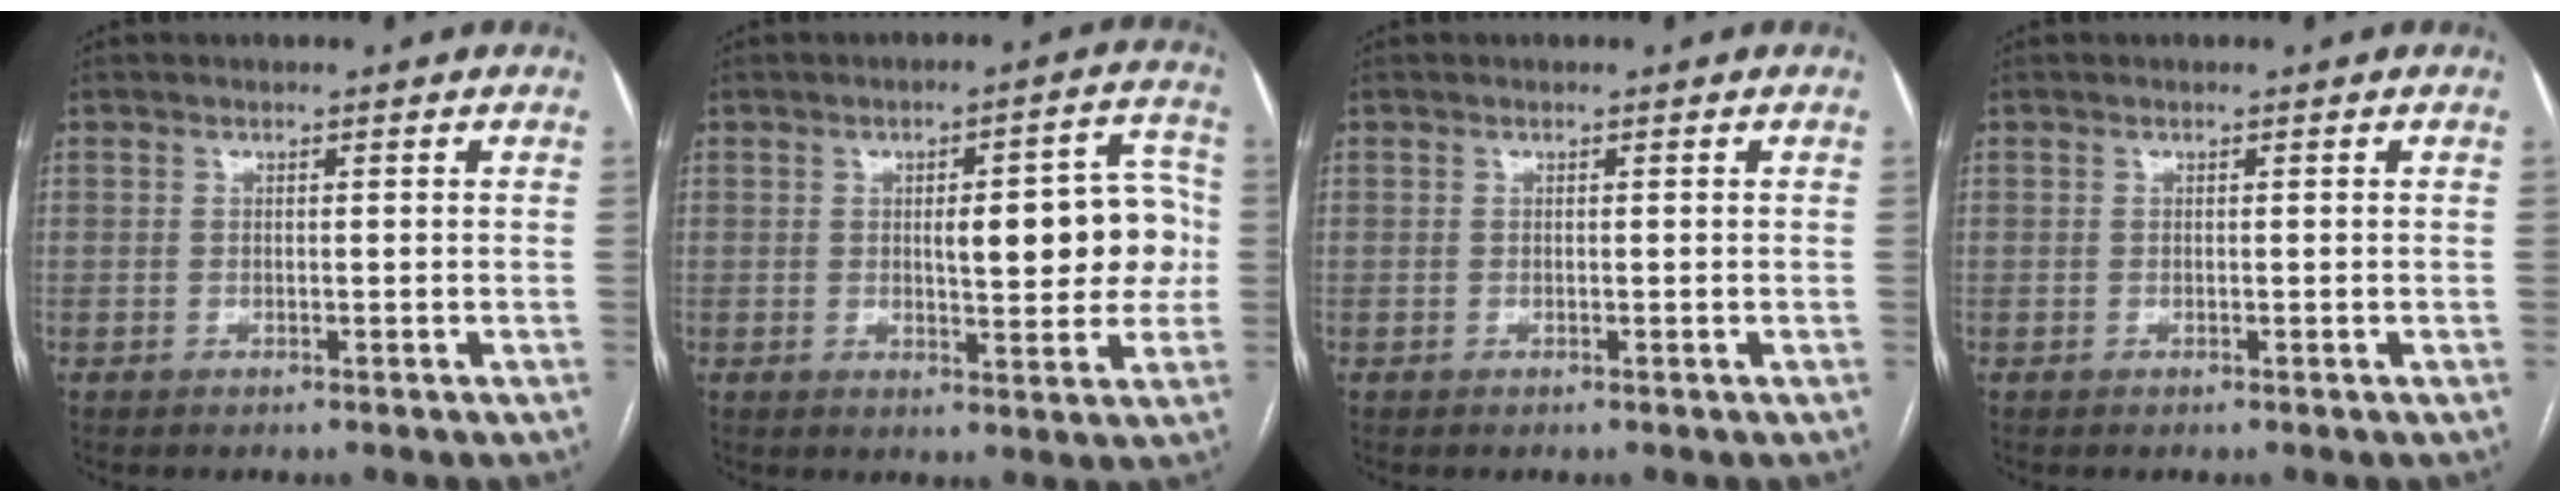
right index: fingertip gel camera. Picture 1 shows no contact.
{"total": 11.3, "force": [0.5, 3.6, 10.8], "torque": [-0.130, 0.025, 0.012]}
{"total": 0.0}
{"total": 0.0}